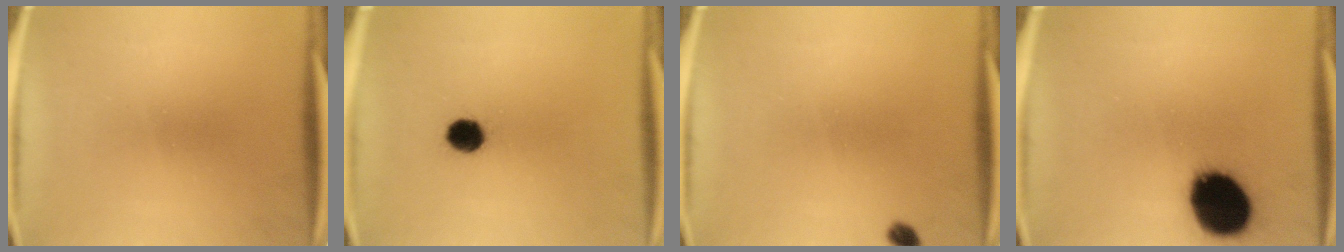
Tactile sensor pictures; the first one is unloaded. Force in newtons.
{"total": 5.4}
{"total": 1.5}
{"total": 19.1}